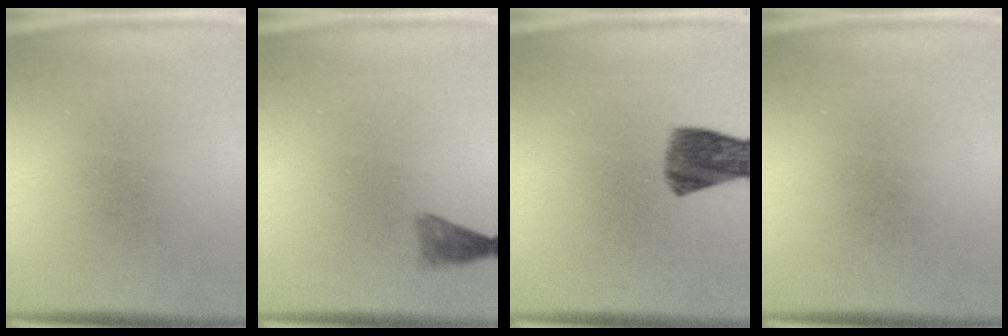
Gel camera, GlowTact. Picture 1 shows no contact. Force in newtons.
{"total": 1.9}
{"total": 8.1}
{"total": 0.0}